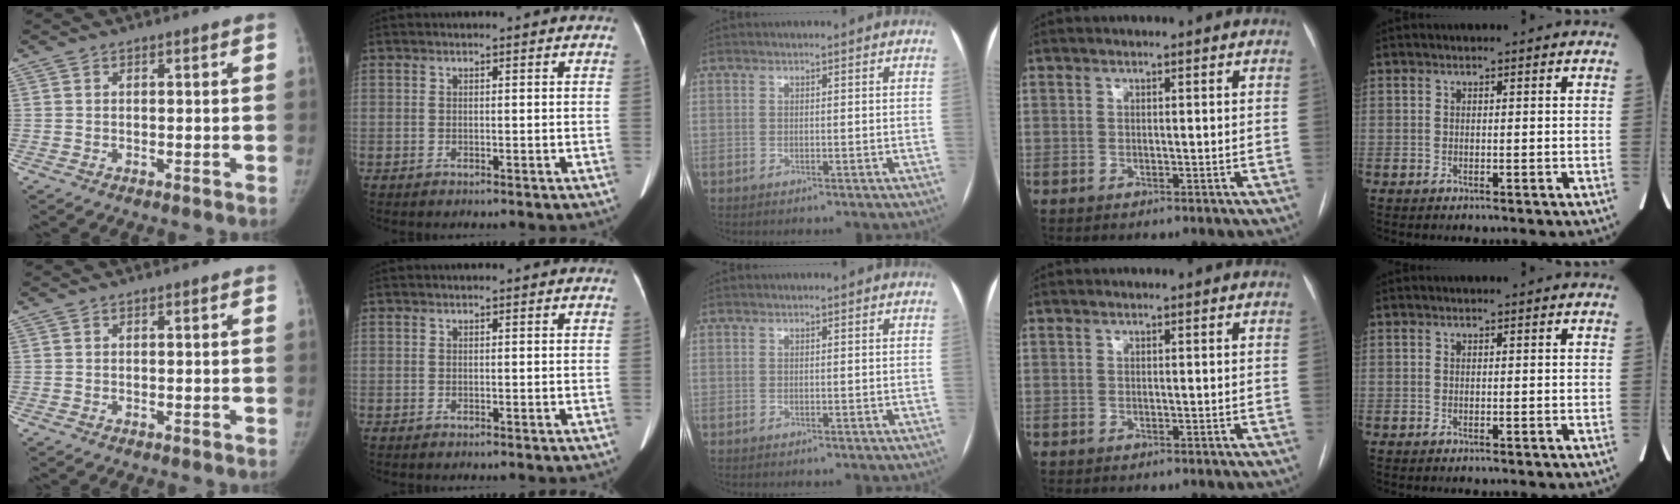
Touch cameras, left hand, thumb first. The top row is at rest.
{}